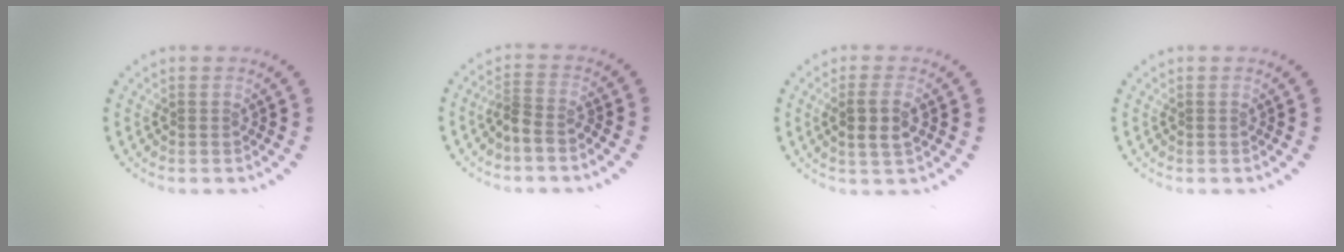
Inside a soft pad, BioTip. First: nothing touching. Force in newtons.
{"total": 2.0, "press": 1.4, "slide": 1.4}
{"total": 2.8, "press": 2.6, "slide": 0.9}
{"total": 0.0}